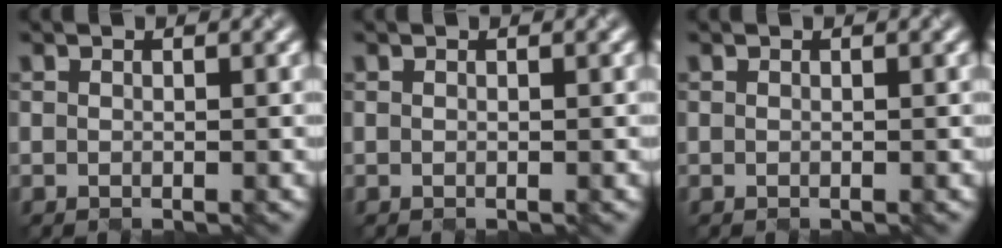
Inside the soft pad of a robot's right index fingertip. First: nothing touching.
{"total": 0.0}
{"total": 0.0}